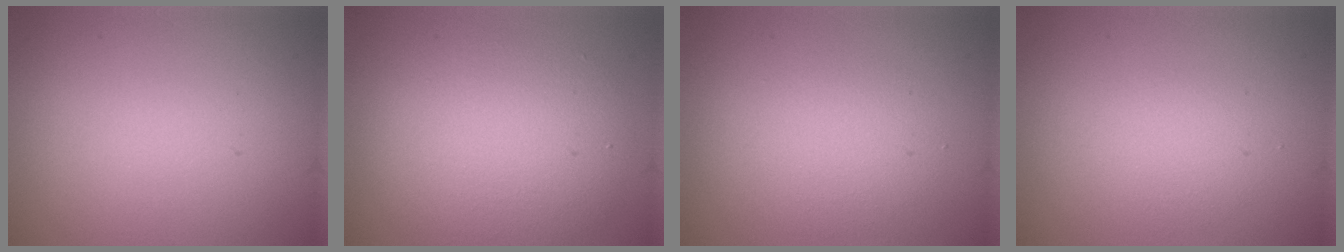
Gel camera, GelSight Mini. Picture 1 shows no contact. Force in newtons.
{"total": 5.5, "press": 5.5, "slide": 0.4}
{"total": 2.7, "press": 2.7, "slide": 0.2}
{"total": 1.8, "press": 1.8, "slide": 0.0}